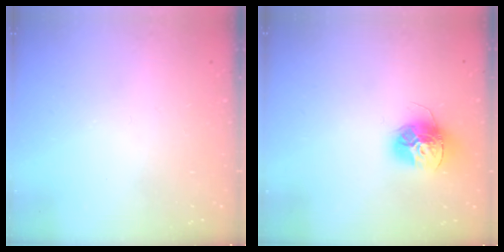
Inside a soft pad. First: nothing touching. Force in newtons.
{"total": 15.2, "press": 15.2, "slide": 1.4}